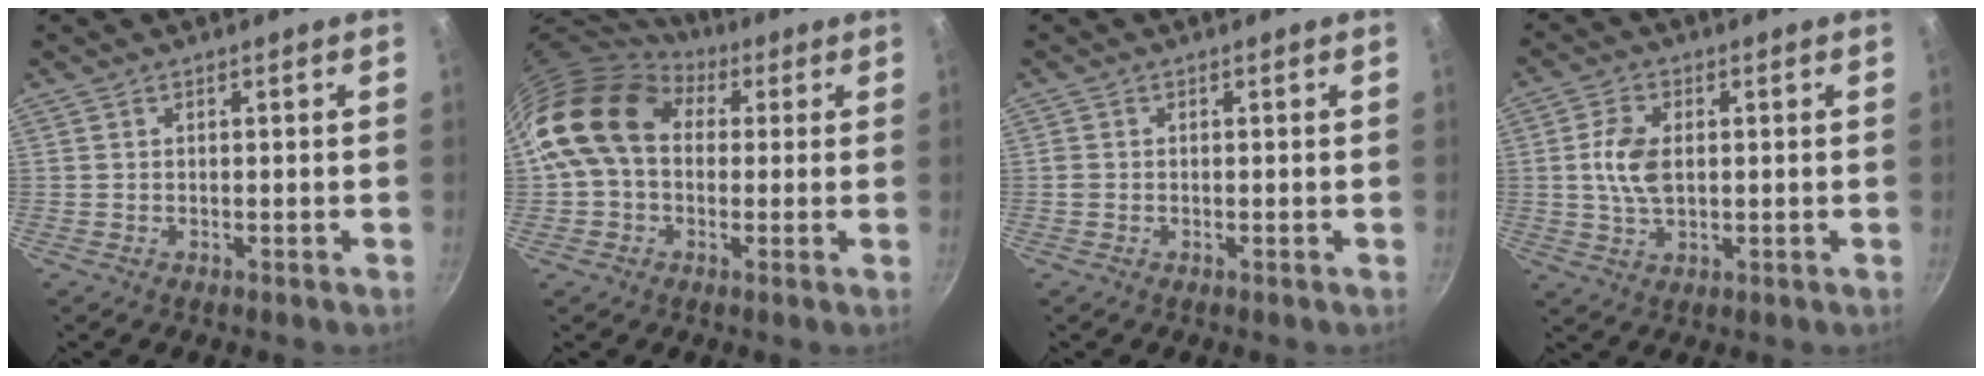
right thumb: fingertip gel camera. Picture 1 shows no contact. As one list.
[{"total": 15.3, "force": [3.7, 11.3, 9.7], "torque": [-0.149, 0.020, 0.049]}, {"total": 0.9, "force": [-0.2, 0.8, 0.3], "torque": [-0.006, 0.002, -0.005]}, {"total": 7.0, "force": [0.6, 4.3, 5.5], "torque": [-0.101, 0.004, 0.011]}]